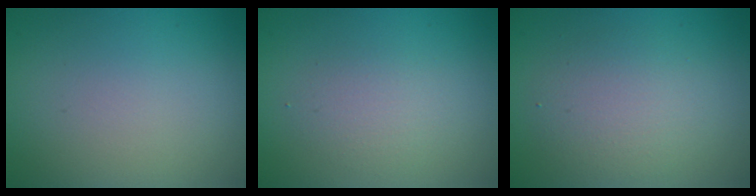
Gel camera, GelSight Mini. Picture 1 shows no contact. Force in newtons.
{"total": 1.9, "press": 1.9, "slide": 0.2}
{"total": 3.4, "press": 3.4, "slide": 0.2}